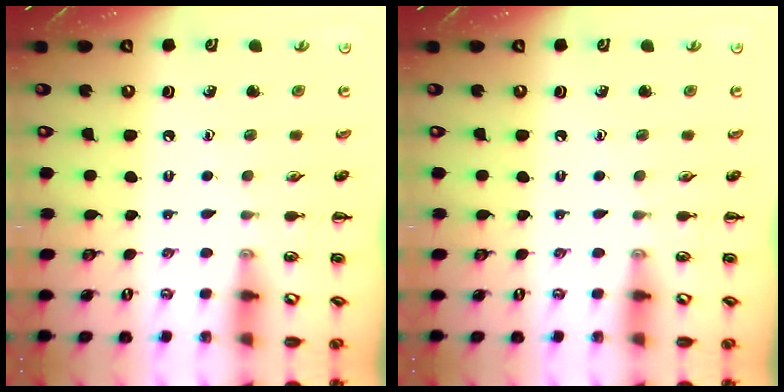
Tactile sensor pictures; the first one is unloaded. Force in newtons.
{"total": 0.0}